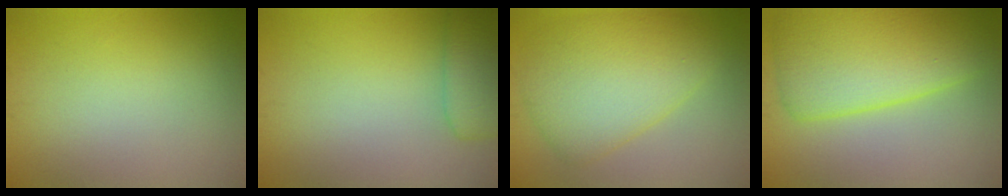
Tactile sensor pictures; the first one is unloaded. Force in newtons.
{"total": 3.7, "press": 3.7, "slide": 0.2}
{"total": 6.8, "press": 6.8, "slide": 0.1}
{"total": 8.0, "press": 8.0, "slide": 0.3}